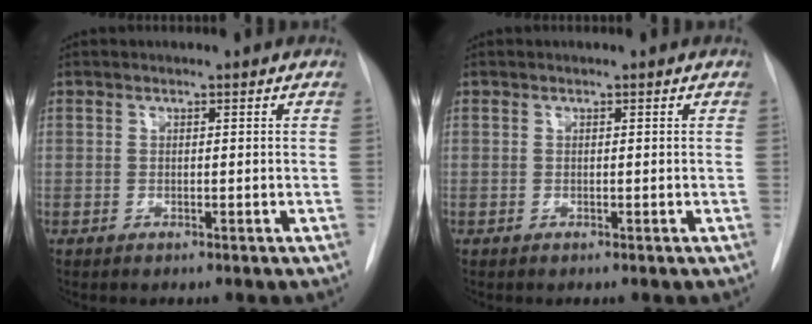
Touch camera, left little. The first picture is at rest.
{"total": 0.0}